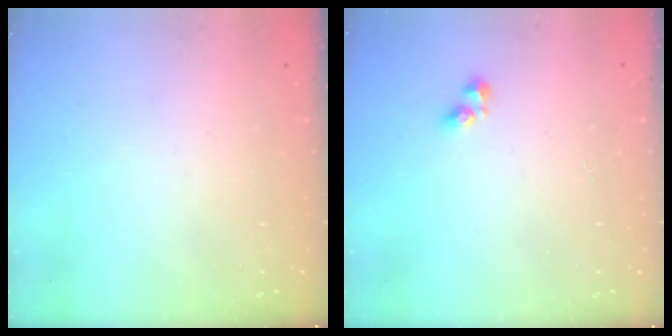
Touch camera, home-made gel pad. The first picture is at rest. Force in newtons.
{"total": 3.6, "press": 3.6, "slide": 0.7}